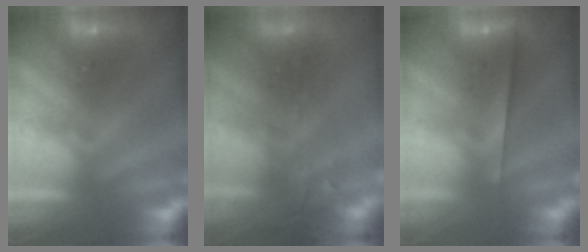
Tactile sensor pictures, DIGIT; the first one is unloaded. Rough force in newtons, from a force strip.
{"total": 7.3}
{"total": 2.2}